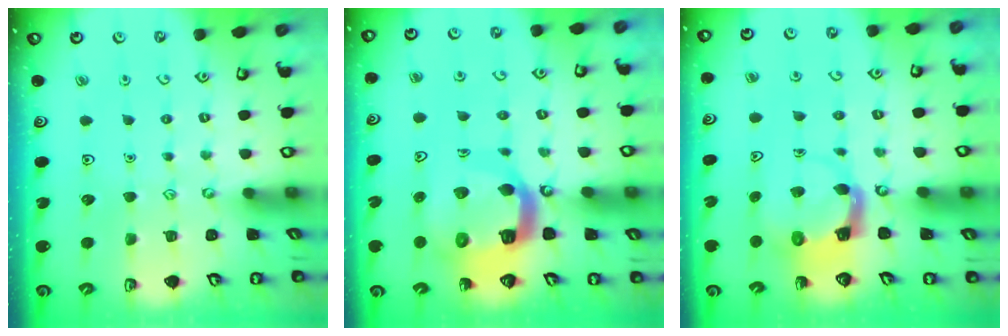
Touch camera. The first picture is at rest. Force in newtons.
{"total": 13.6, "press": 13.5, "slide": 1.6}
{"total": 4.0, "press": 4.0, "slide": 0.5}